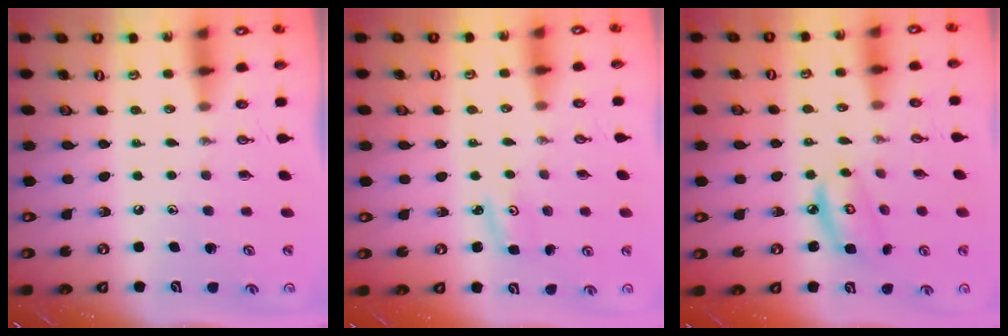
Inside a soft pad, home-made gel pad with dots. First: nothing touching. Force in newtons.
{"total": 3.1, "press": 3.1, "slide": 0.3}
{"total": 6.7, "press": 6.6, "slide": 0.4}